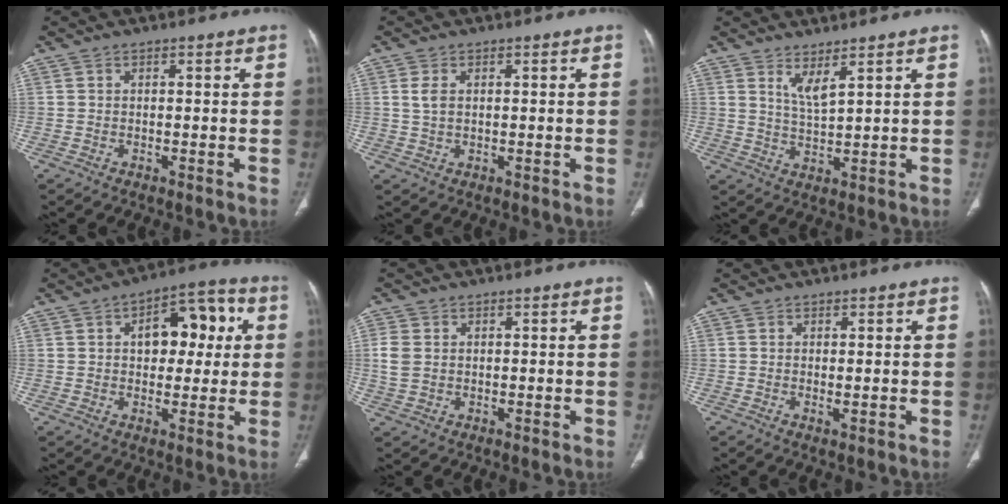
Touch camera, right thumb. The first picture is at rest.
{"total": 2.8, "force": [0.7, 1.7, 2.1], "torque": [-0.049, 0.000, 0.016]}
{"total": 3.8, "force": [2.5, 0.5, 2.8], "torque": [-0.057, -0.032, 0.056]}
{"total": 12.6, "force": [2.8, 7.5, 9.8], "torque": [-0.091, 0.021, 0.035]}
{"total": 4.2, "force": [0.6, 3.3, 2.5], "torque": [-0.057, 0.003, 0.015]}
{"total": 0.8, "force": [0.0, 0.3, 0.7], "torque": [-0.018, -0.005, 0.002]}